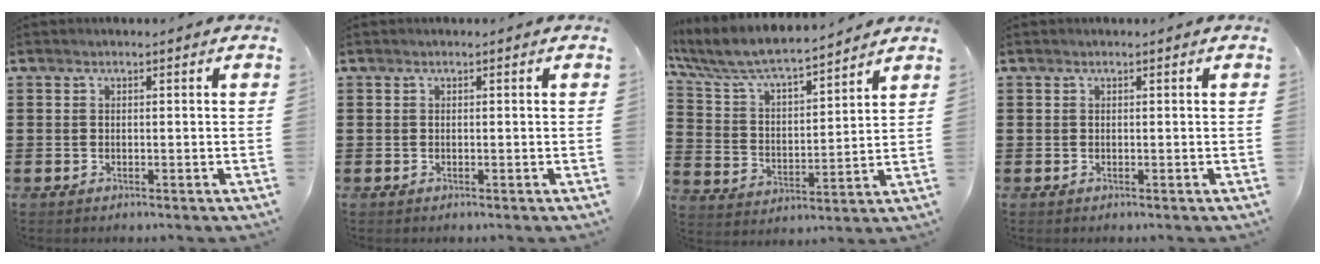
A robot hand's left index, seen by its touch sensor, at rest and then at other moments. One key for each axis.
{"total": 0.0}
{"total": 7.1, "fx": 6.5, "fy": 1.1, "fz": 2.8, "tx": -0.084, "ty": -0.040, "tz": 0.108}
{"total": 0.0}